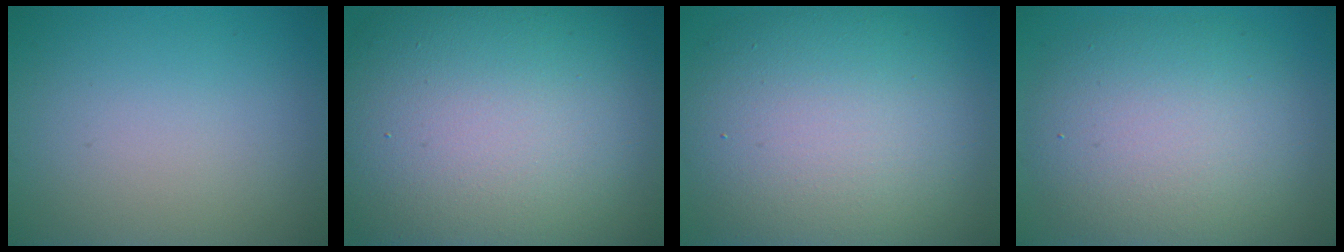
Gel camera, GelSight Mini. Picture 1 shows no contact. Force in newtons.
{"total": 18.9, "press": 18.9, "slide": 1.2}
{"total": 12.6, "press": 12.6, "slide": 0.7}
{"total": 8.9, "press": 8.8, "slide": 0.7}